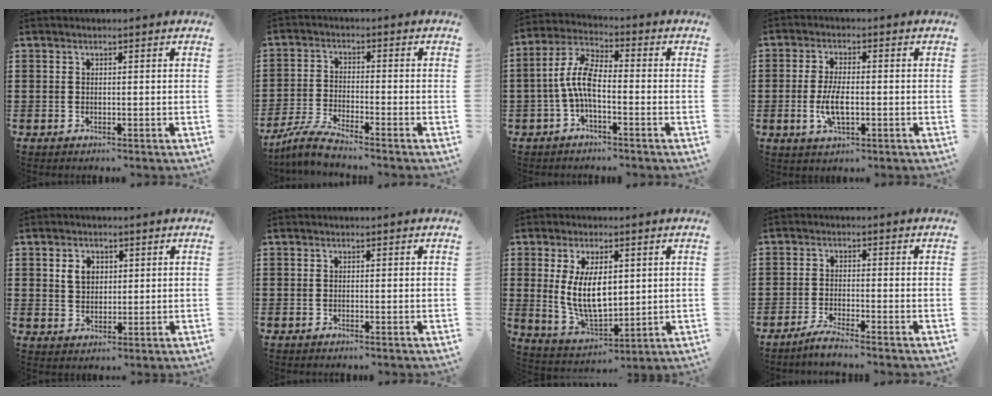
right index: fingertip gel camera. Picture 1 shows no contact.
{"total": 4.6, "force": [-4.3, -0.3, 1.8], "torque": [-0.052, -0.014, -0.086]}
{"total": 7.0, "force": [-1.7, 2.5, 6.3], "torque": [-0.148, -0.004, -0.037]}
{"total": 5.5, "force": [-1.1, 2.3, 4.9], "torque": [-0.105, -0.002, -0.024]}
{"total": 3.5, "force": [1.2, 2.7, 1.9], "torque": [-0.047, 0.012, 0.020]}
{"total": 0.0}
{"total": 9.4, "force": [1.4, 4.7, 8.0], "torque": [-0.168, 0.000, 0.021]}
{"total": 2.6, "force": [-2.4, -0.5, 1.1], "torque": [-0.026, -0.001, -0.048]}